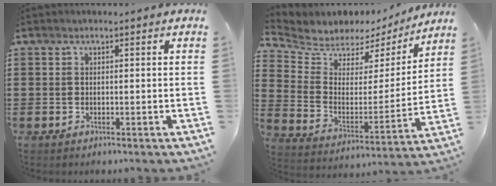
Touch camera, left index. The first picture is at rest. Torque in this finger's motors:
{"motor_torque": [-0.09, 0.45, 0.08, -0.01]}